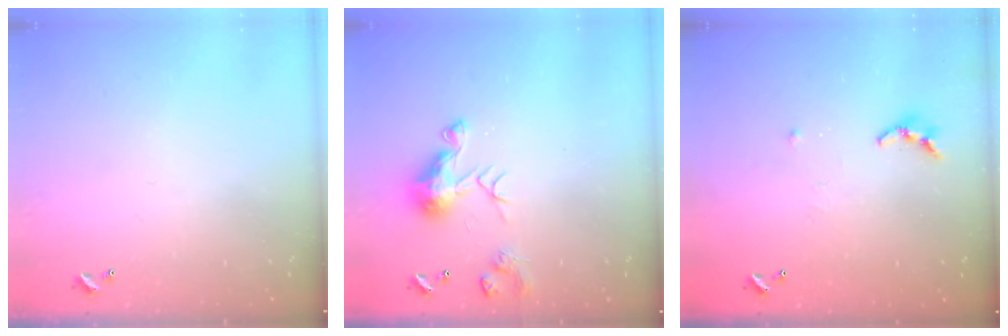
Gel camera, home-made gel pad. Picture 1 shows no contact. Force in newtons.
{"total": 7.8, "press": 7.7, "slide": 0.7}
{"total": 5.8, "press": 5.8, "slide": 0.1}